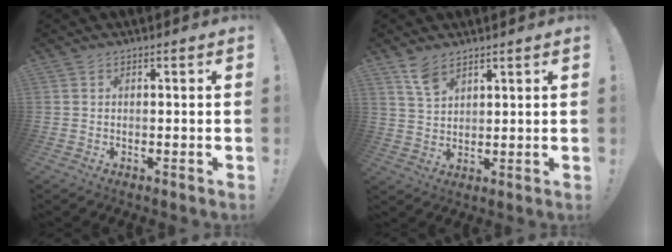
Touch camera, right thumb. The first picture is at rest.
{"total": 6.2, "force": [4.4, 2.8, 3.4], "torque": [-0.053, -0.026, 0.081]}